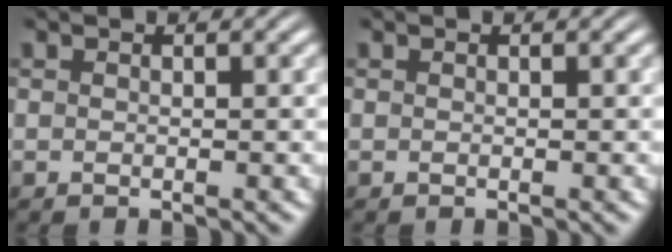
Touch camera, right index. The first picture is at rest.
{"total": 0.0}